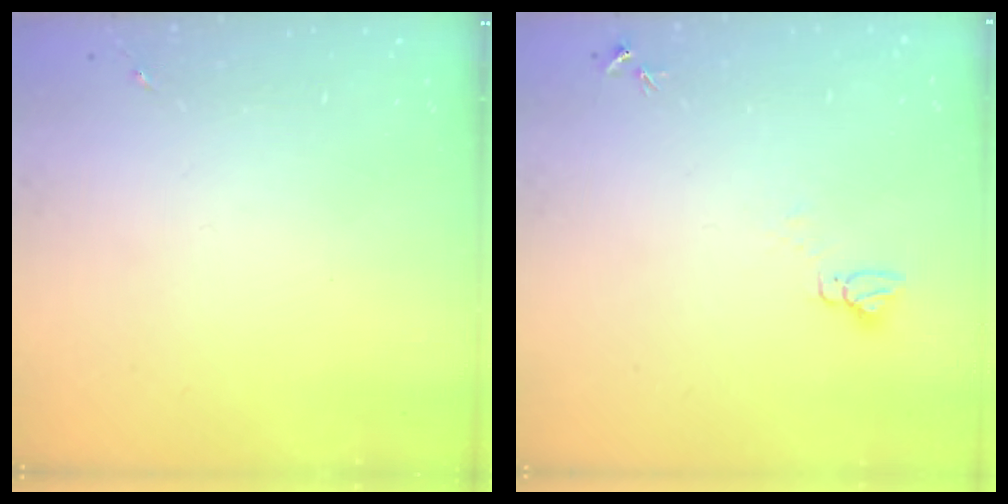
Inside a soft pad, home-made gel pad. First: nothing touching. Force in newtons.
{"total": 4.1, "press": 4.1, "slide": 0.3}